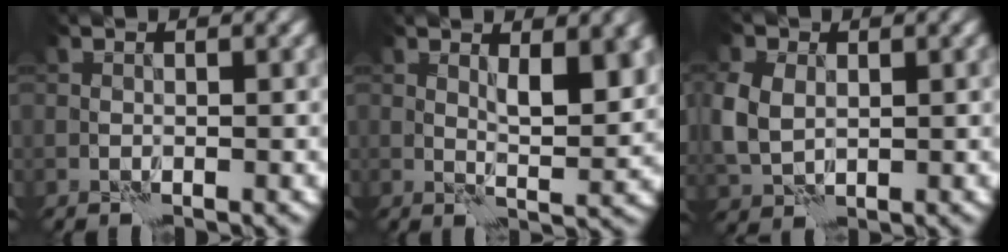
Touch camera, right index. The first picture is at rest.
{"total": 4.2, "force": [1.7, 1.2, 3.6], "torque": [-0.058, -0.005, 0.033]}
{"total": 4.4, "force": [0.8, 3.3, 2.8], "torque": [-0.085, -0.003, 0.021]}